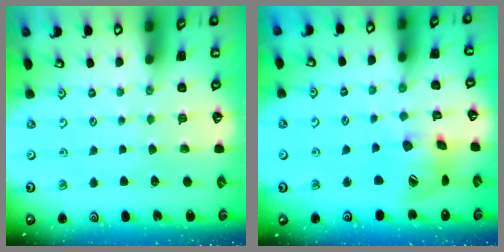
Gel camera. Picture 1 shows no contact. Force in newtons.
{"total": 16.4, "press": 16.2, "slide": 2.2}